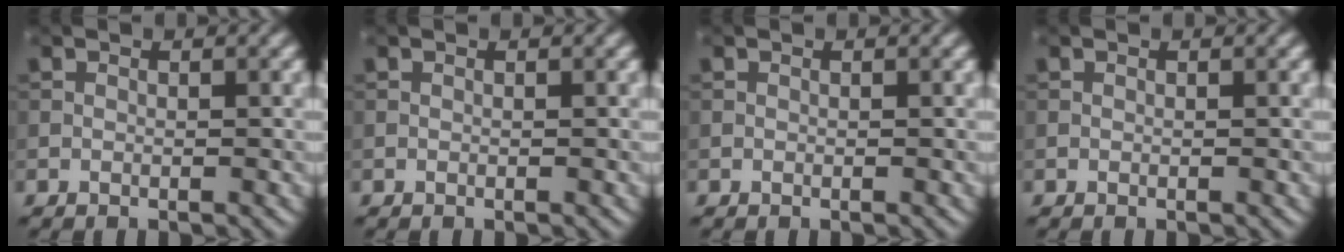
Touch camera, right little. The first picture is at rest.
{"total": 0.0}
{"total": 0.0}
{"total": 0.0}